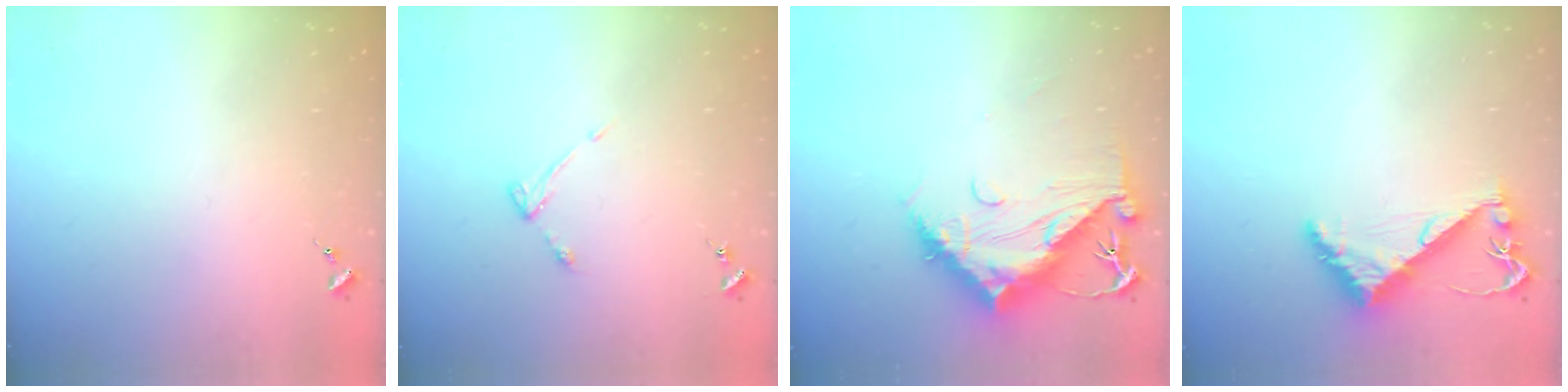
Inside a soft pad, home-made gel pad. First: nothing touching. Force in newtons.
{"total": 3.6, "press": 3.6, "slide": 0.5}
{"total": 15.4, "press": 15.3, "slide": 1.6}
{"total": 7.9, "press": 7.9, "slide": 0.8}